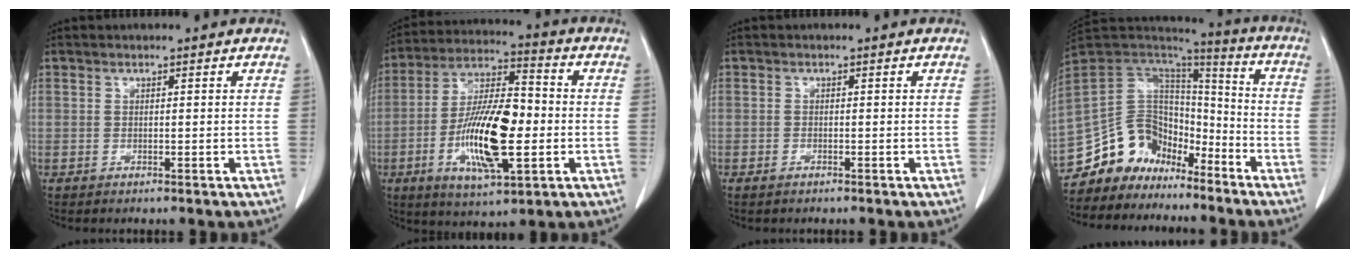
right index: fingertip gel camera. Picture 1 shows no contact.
{"total": 16.0, "force": [-3.2, 4.5, 15.0], "torque": [-0.291, 0.001, -0.055]}
{"total": 0.9, "force": [-0.7, 0.3, 0.4], "torque": [-0.011, -0.001, -0.009]}
{"total": 13.6, "force": [-11.0, 7.6, 2.6], "torque": [-0.043, 0.083, -0.199]}